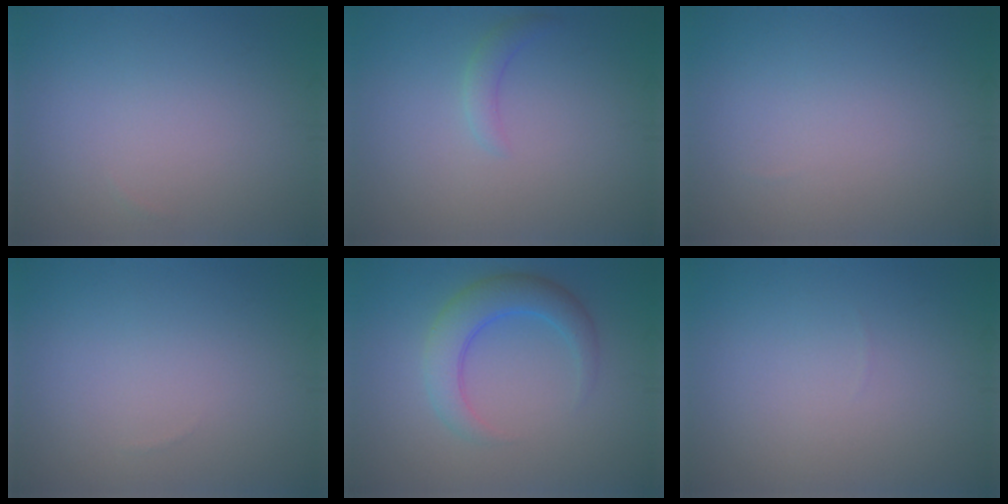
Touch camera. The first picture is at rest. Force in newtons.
{"total": 1.3, "press": 1.3, "slide": 0.1}
{"total": 0.0}
{"total": 0.0}
{"total": 4.2, "press": 4.1, "slide": 0.3}
{"total": 0.0}